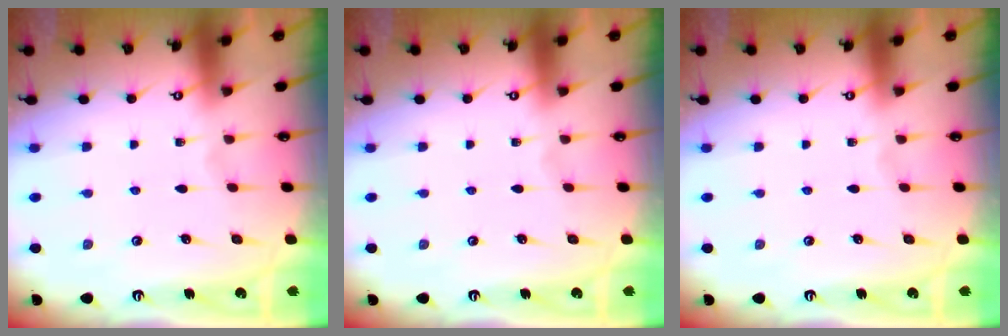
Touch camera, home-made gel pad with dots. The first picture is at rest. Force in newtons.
{"total": 0.0}
{"total": 0.0}